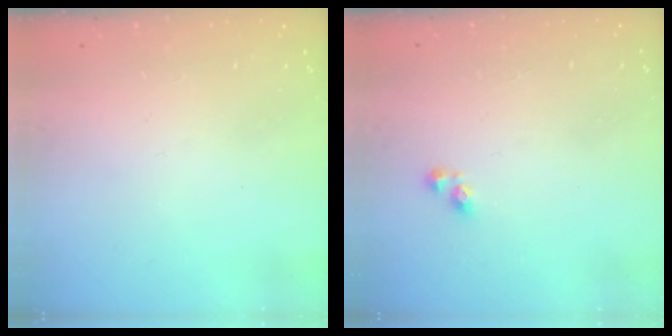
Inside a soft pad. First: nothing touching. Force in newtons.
{"total": 3.8, "press": 3.7, "slide": 0.4}